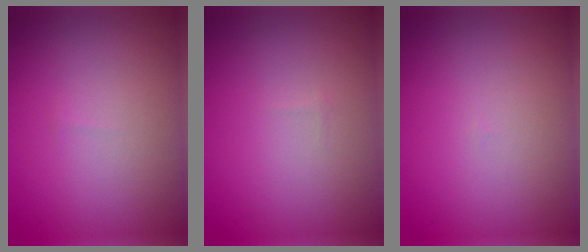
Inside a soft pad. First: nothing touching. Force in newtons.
{"total": 0.0}
{"total": 0.0}